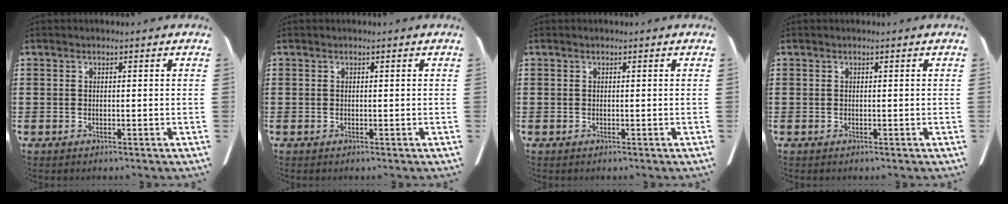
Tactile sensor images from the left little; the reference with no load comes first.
{"total": 0.0}
{"total": 0.0}
{"total": 0.0}